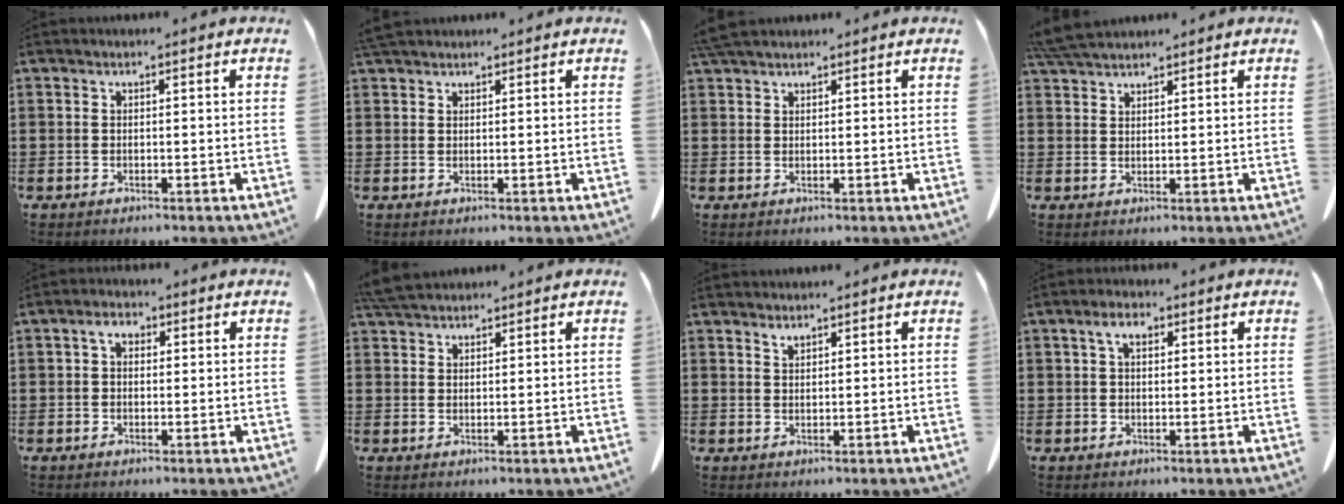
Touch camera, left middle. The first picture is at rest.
{"total": 2.3, "force": [2.0, 0.7, 0.9], "torque": [-0.024, 0.005, 0.040]}
{"total": 3.0, "force": [2.6, 0.7, 1.2], "torque": [-0.033, 0.002, 0.051]}
{"total": 4.6, "force": [4.2, 0.8, 1.8], "torque": [-0.046, -0.004, 0.080]}
{"total": 2.6, "force": [0.8, 1.6, 1.9], "torque": [-0.042, 0.010, 0.012]}
{"total": 3.9, "force": [3.6, 0.9, 1.2], "torque": [-0.035, -0.002, 0.069]}
{"total": 1.5, "force": [1.4, 0.3, 0.4], "torque": [-0.011, 0.001, 0.026]}
{"total": 3.1, "force": [1.5, 1.6, 2.2], "torque": [-0.042, 0.006, 0.024]}